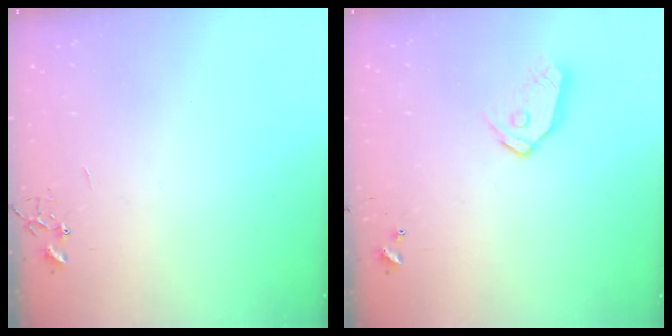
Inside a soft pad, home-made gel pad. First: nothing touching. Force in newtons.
{"total": 9.8, "press": 9.8, "slide": 0.9}